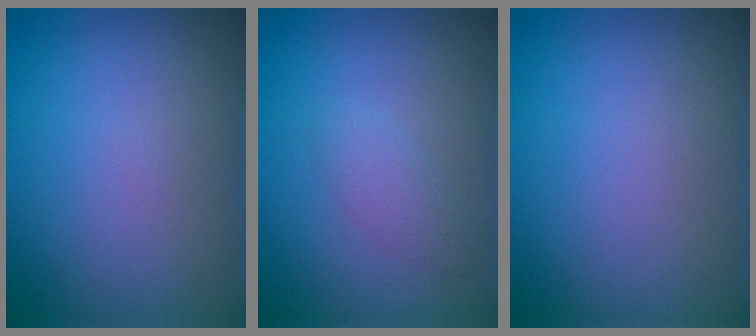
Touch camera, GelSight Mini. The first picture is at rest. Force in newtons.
{"total": 1.3, "press": 1.3, "slide": 0.0}
{"total": 0.0}